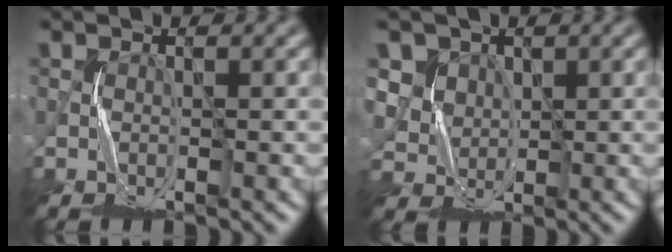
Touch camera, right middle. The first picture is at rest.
{"total": 5.6, "force": [2.6, 4.6, 2.0], "torque": [-0.057, 0.008, 0.047]}